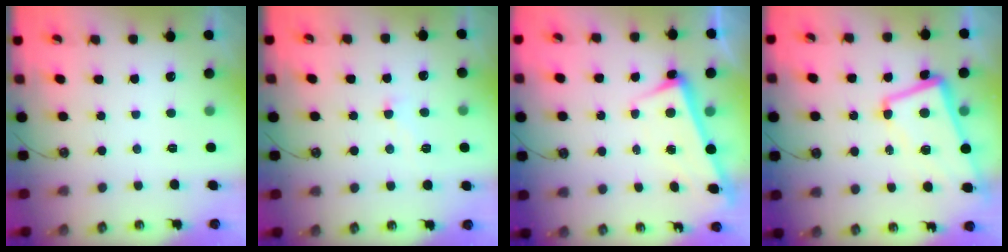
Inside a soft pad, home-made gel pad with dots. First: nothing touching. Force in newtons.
{"total": 1.2, "press": 1.2, "slide": 0.1}
{"total": 2.6, "press": 2.5, "slide": 0.7}
{"total": 4.1, "press": 3.6, "slide": 1.9}